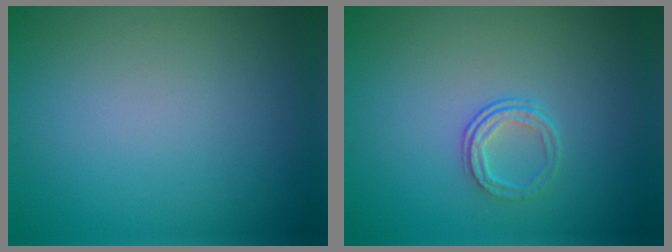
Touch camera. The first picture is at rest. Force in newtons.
{"total": 1.7, "press": 1.1, "slide": 1.4}